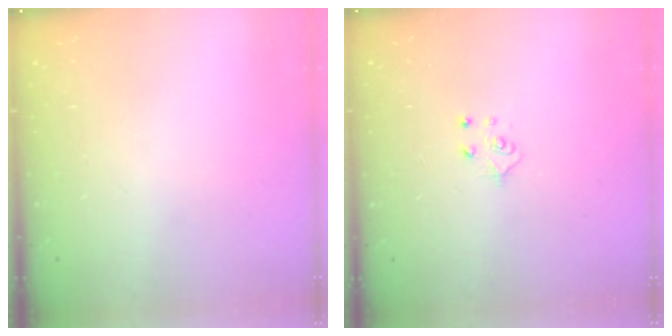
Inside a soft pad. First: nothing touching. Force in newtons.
{"total": 4.9, "press": 4.8, "slide": 0.5}